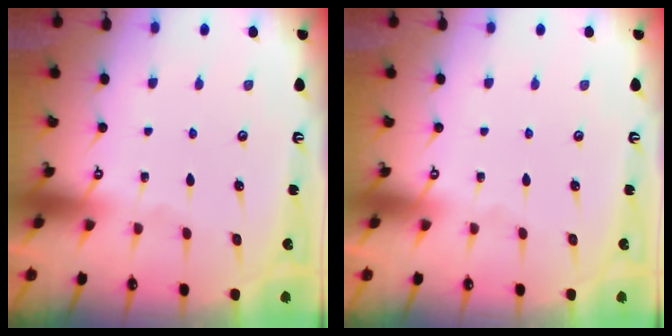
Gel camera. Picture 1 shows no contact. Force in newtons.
{"total": 0.0}